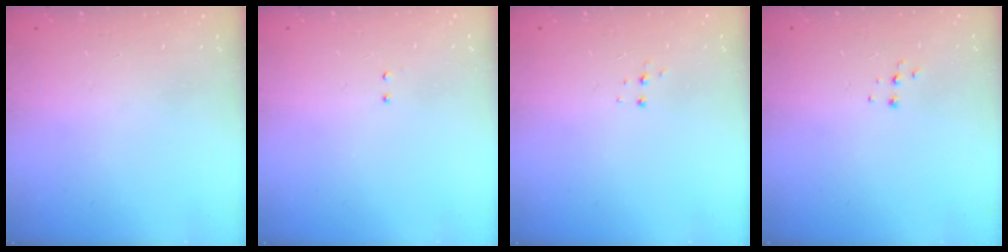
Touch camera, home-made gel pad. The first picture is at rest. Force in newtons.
{"total": 2.1, "press": 2.0, "slide": 0.6}
{"total": 4.2, "press": 4.2, "slide": 0.5}
{"total": 4.9, "press": 4.9, "slide": 0.7}